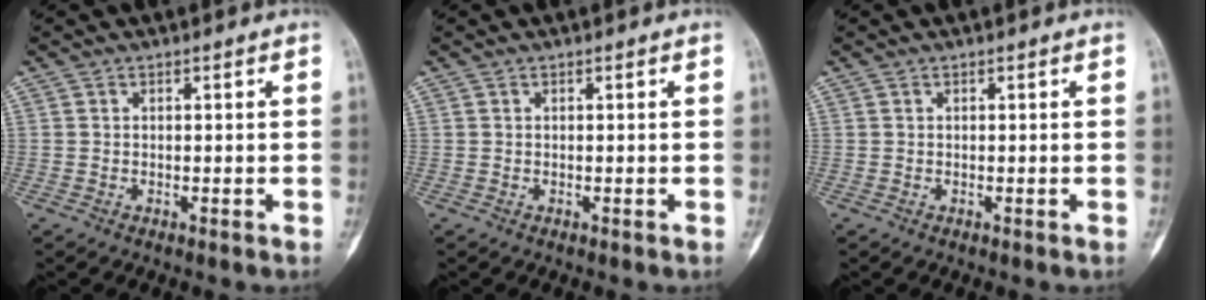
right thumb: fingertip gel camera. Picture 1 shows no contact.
{"total": 0.0}
{"total": 0.0}